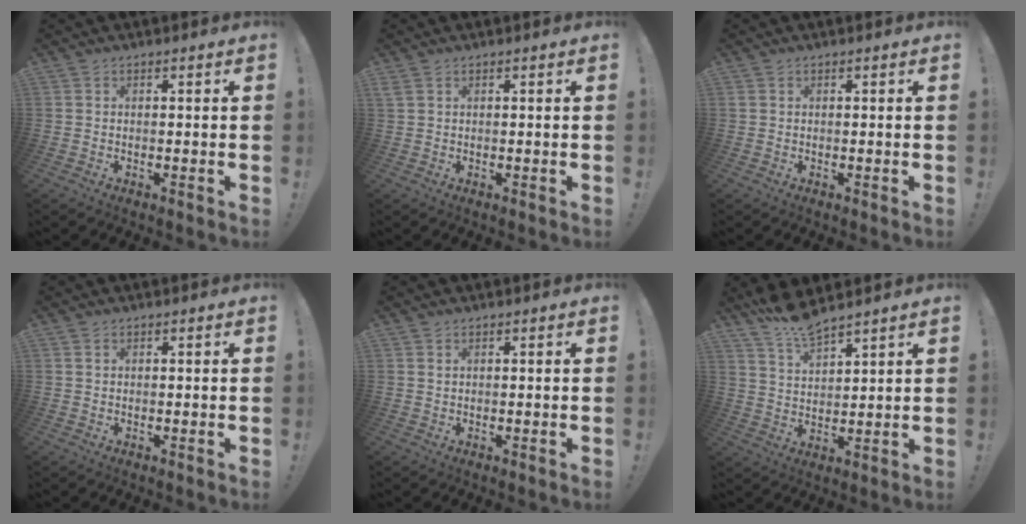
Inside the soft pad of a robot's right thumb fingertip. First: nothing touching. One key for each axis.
{"total": 1.1, "fx": 0.6, "fy": 0.6, "fz": 0.8, "tx": -0.018, "ty": 0.002, "tz": 0.013}
{"total": 0.0}
{"total": 0.5, "fx": 0.3, "fy": 0.4, "fz": 0.1, "tx": 0.003, "ty": -0.002, "tz": 0.005}
{"total": 0.6, "fx": 0.5, "fy": 0.2, "fz": 0.4, "tx": -0.009, "ty": 0.000, "tz": 0.009}
{"total": 8.0, "fx": 7.4, "fy": 1.2, "fz": 2.9, "tx": -0.064, "ty": -0.048, "tz": 0.136}